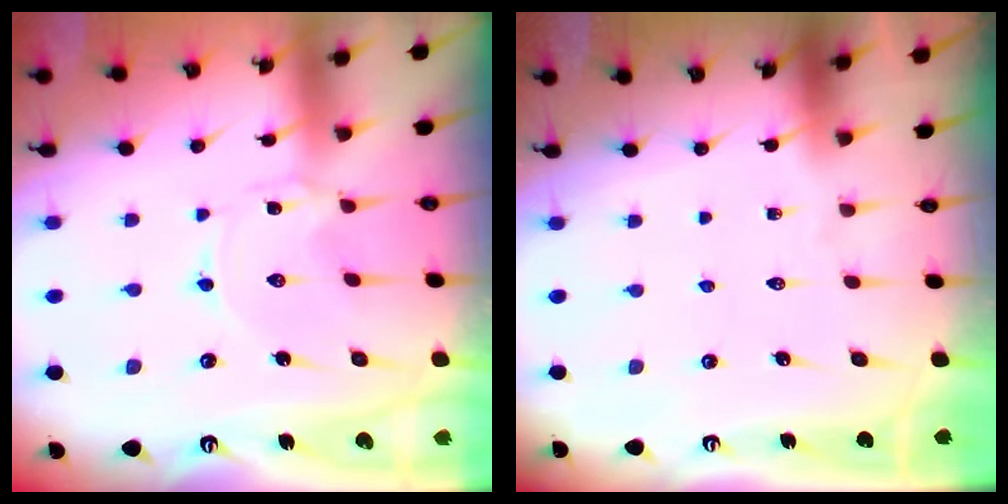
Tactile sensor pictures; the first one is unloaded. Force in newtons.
{"total": 0.0}